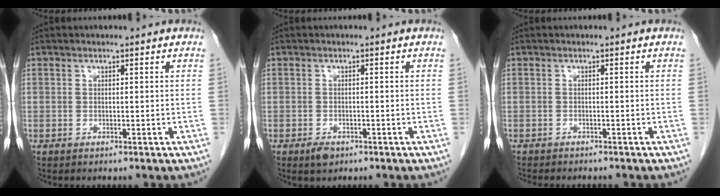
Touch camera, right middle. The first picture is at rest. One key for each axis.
{"total": 1.9, "fx": -1.2, "fy": 1.0, "fz": 1.1, "tx": -0.022, "ty": 0.000, "tz": -0.015}
{"total": 6.1, "fx": -5.4, "fy": 1.3, "fz": 2.5, "tx": -0.035, "ty": -0.009, "tz": -0.073}